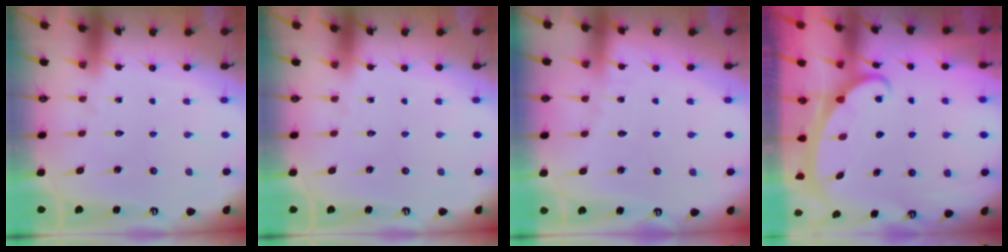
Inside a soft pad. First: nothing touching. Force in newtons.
{"total": 0.0}
{"total": 2.7, "press": 2.7, "slide": 0.2}
{"total": 2.3, "press": 2.3, "slide": 0.3}